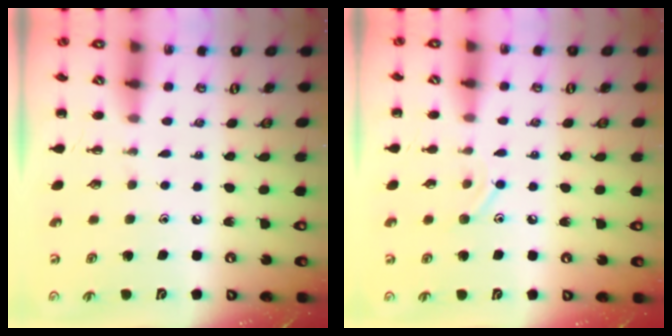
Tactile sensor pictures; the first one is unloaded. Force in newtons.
{"total": 8.3, "press": 7.9, "slide": 2.3}